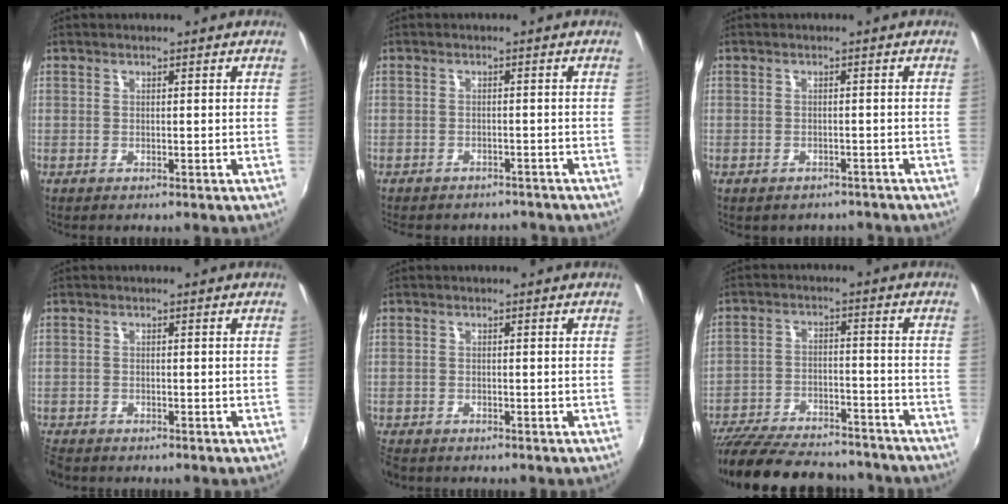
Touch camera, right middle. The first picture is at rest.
{"total": 7.6, "force": [-6.6, 2.8, 2.4], "torque": [-0.059, -0.018, -0.092]}
{"total": 4.6, "force": [-3.8, 2.1, 1.4], "torque": [-0.028, -0.014, -0.046]}
{"total": 3.3, "force": [-2.9, 1.1, 0.9], "torque": [-0.032, -0.016, -0.059]}
{"total": 2.8, "force": [-2.4, 1.1, 0.8], "torque": [-0.028, -0.014, -0.048]}
{"total": 23.8, "force": [-20.5, 7.1, 9.9], "torque": [-0.204, -0.020, -0.296]}